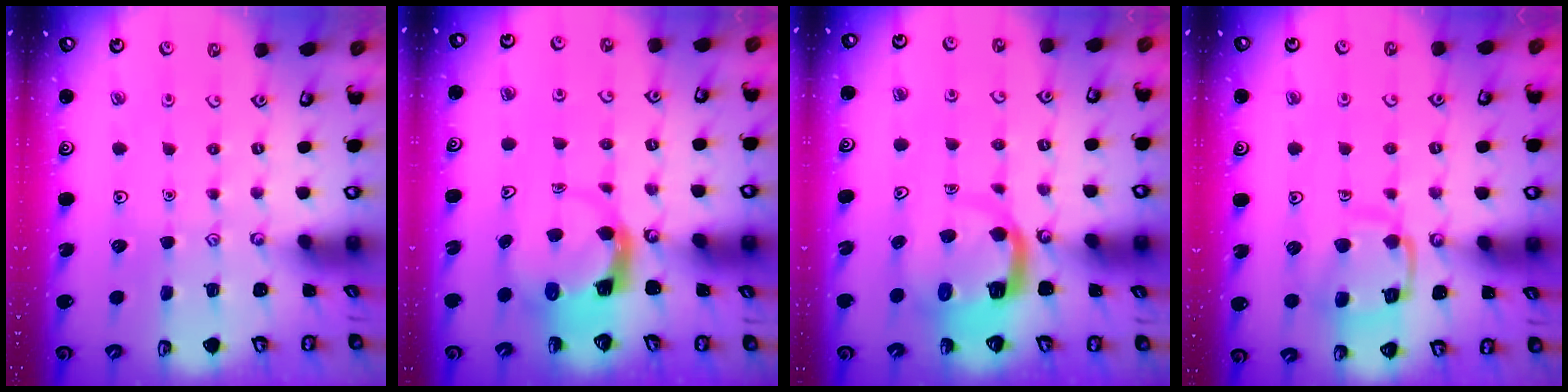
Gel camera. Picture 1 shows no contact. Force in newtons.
{"total": 4.0, "press": 3.9, "slide": 0.6}
{"total": 6.6, "press": 6.5, "slide": 0.9}
{"total": 12.6, "press": 12.5, "slide": 1.2}